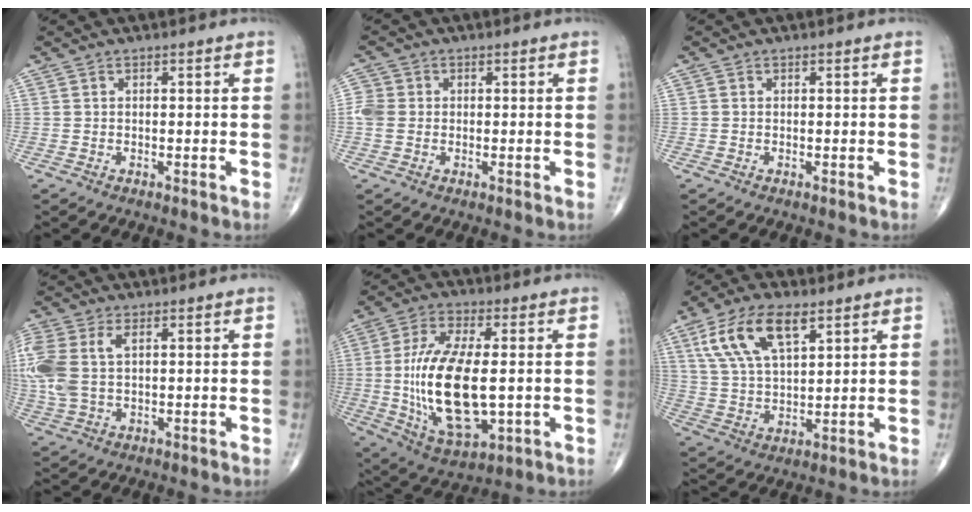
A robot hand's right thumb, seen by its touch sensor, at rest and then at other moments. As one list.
[{"total": 3.4, "force": [-0.1, 3.0, 1.7], "torque": [-0.038, 0.007, -0.005]}, {"total": 0.0}, {"total": 10.9, "force": [2.1, 6.3, 8.7], "torque": [-0.241, 0.017, 0.048]}, {"total": 19.4, "force": [-1.0, 8.7, 17.3], "torque": [-0.336, -0.010, -0.005]}, {"total": 13.0, "force": [6.4, 5.9, 9.7], "torque": [-0.181, -0.013, 0.125]}]